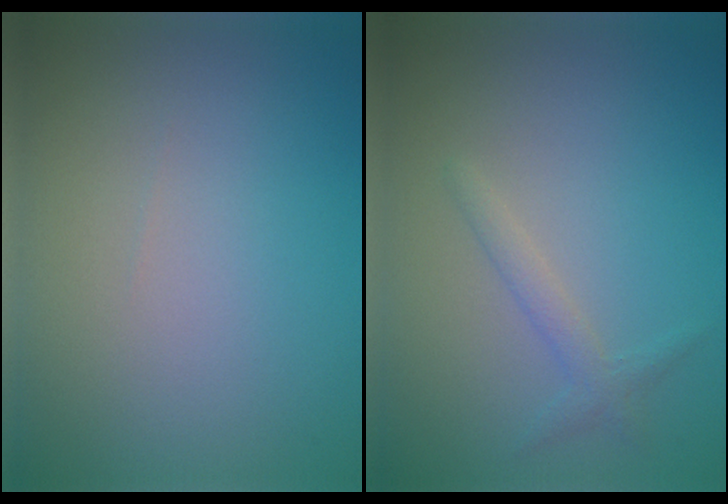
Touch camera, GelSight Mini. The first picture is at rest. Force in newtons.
{"total": 1.4, "press": 1.4, "slide": 0.1}